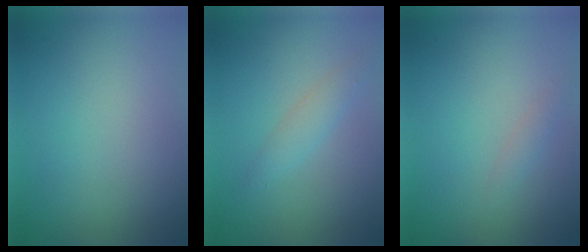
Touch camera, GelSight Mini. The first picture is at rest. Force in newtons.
{"total": 1.6, "press": 1.6, "slide": 0.1}
{"total": 0.8, "press": 0.8, "slide": 0.1}